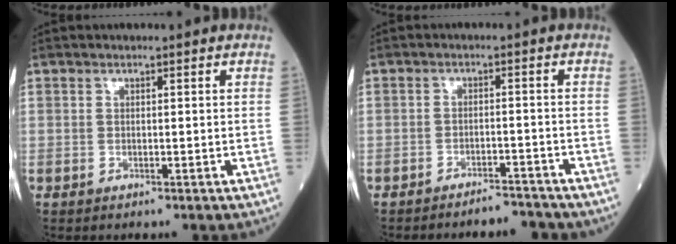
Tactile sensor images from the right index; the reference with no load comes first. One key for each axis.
{"total": 3.9, "fx": -3.8, "fy": 0.7, "fz": 0.4, "tx": -0.002, "ty": -0.003, "tz": -0.060}